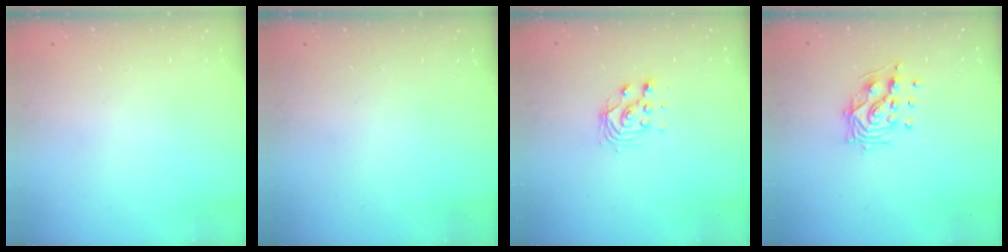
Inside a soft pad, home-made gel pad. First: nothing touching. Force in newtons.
{"total": 0.0}
{"total": 5.0, "press": 5.0, "slide": 0.2}
{"total": 11.0, "press": 11.0, "slide": 0.9}